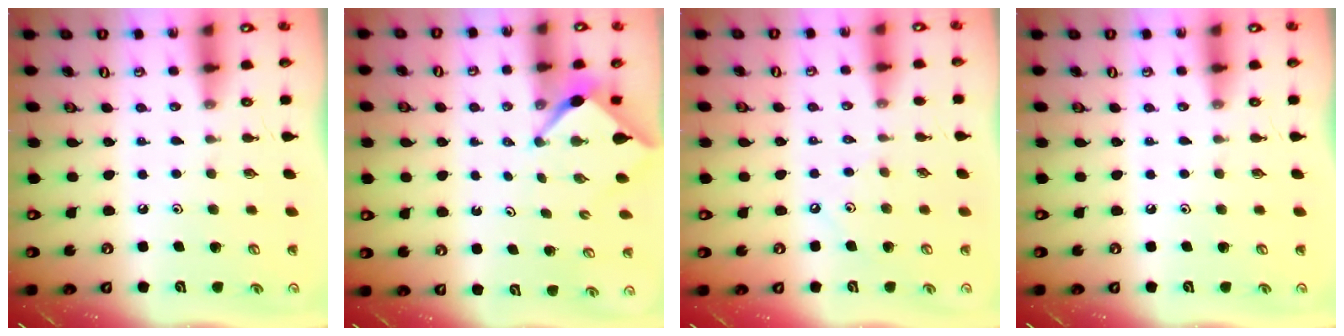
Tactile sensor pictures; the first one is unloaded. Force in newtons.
{"total": 2.4, "press": 2.4, "slide": 0.1}
{"total": 2.8, "press": 2.8, "slide": 0.4}
{"total": 0.0}